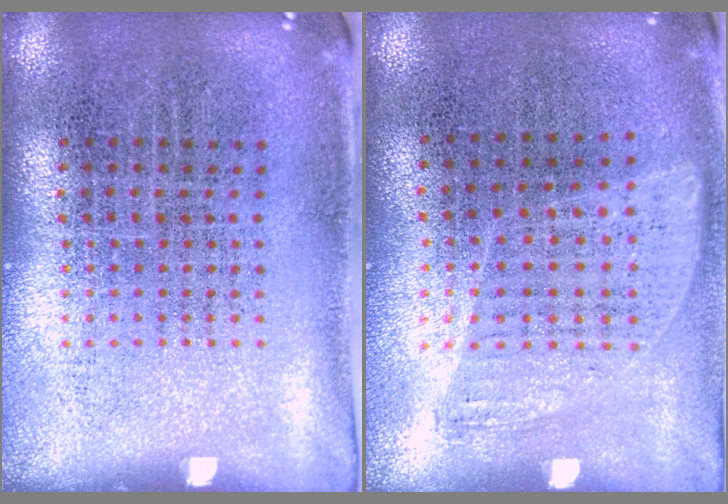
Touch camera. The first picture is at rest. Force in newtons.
{"total": 0.5, "press": 0.4, "slide": 0.4}